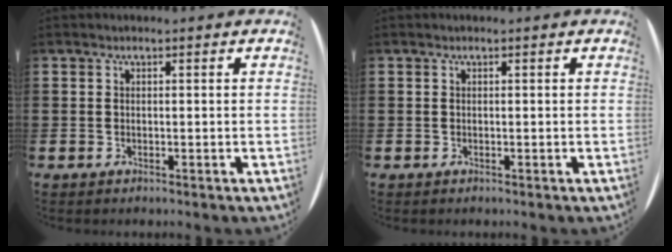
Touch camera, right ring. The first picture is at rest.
{"total": 0.0}